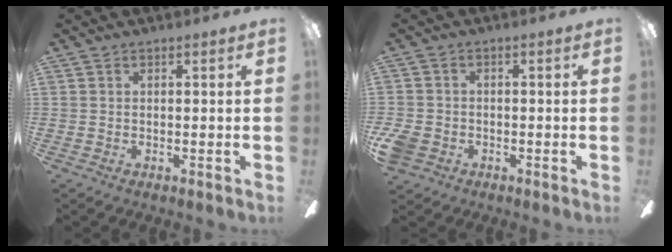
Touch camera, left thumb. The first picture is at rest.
{"total": 4.3, "force": [-2.2, 3.2, 2.0], "torque": [-0.056, 0.007, -0.045]}